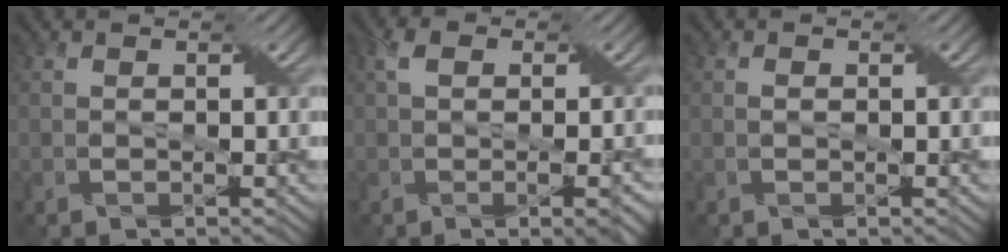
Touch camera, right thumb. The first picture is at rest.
{"total": 4.8, "force": [-0.1, 2.3, 4.2], "torque": [-0.073, 0.000, 0.002]}
{"total": 0.7, "force": [0.0, 0.5, 0.5], "torque": [-0.009, 0.001, 0.000]}